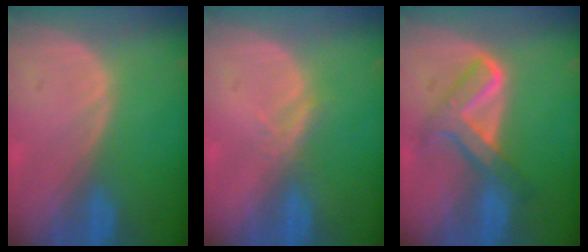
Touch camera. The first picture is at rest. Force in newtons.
{"total": 1.8, "press": 1.6, "slide": 0.7}
{"total": 6.4, "press": 6.4, "slide": 0.4}